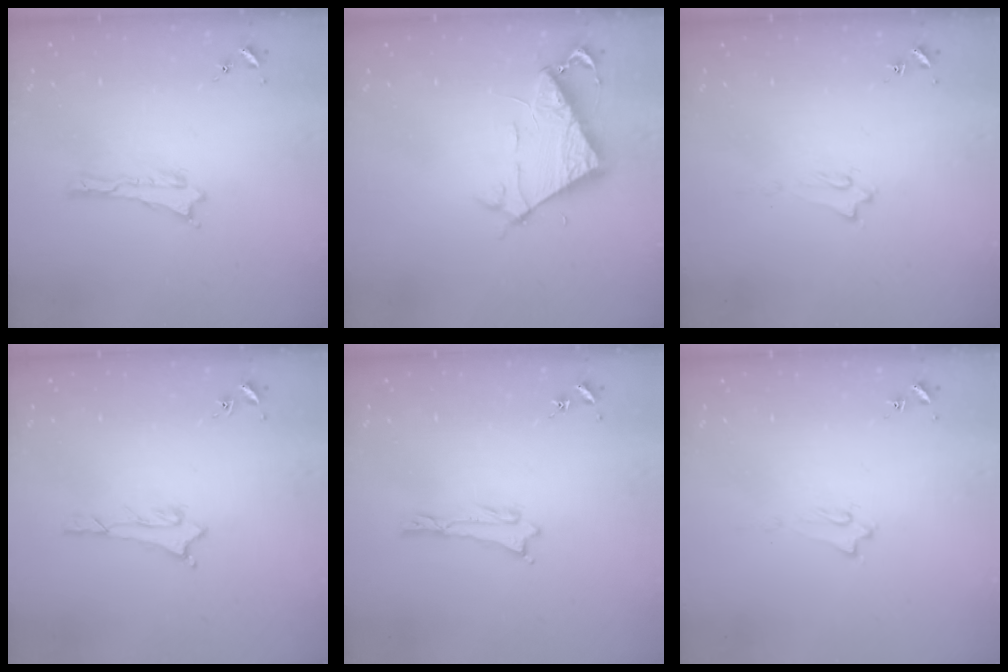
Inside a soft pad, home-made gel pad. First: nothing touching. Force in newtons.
{"total": 6.9, "press": 6.8, "slide": 0.7}
{"total": 1.6, "press": 1.6, "slide": 0.2}
{"total": 1.1, "press": 1.1, "slide": 0.1}
{"total": 0.5, "press": 0.5, "slide": 0.2}
{"total": 1.6, "press": 1.6, "slide": 0.2}